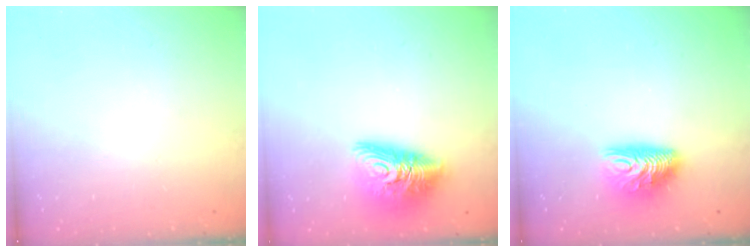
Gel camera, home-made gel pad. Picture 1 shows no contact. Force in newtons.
{"total": 12.9, "press": 12.9, "slide": 1.0}
{"total": 11.4, "press": 11.3, "slide": 0.9}